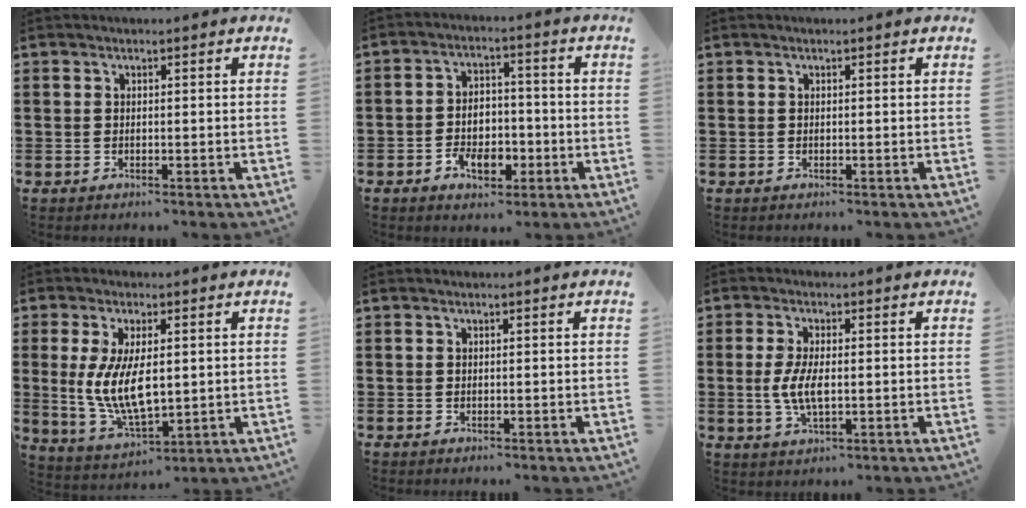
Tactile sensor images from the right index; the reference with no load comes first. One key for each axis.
{"total": 5.9, "fx": -2.3, "fy": 3.7, "fz": 3.9, "tx": -0.052, "ty": 0.004, "tz": -0.040}
{"total": 0.0}
{"total": 9.2, "fx": 0.6, "fy": 4.1, "fz": 8.2, "tx": -0.180, "ty": -0.002, "tz": 0.007}
{"total": 0.0}
{"total": 5.4, "fx": -0.4, "fy": 2.1, "fz": 5.0, "tx": -0.111, "ty": -0.005, "tz": -0.013}